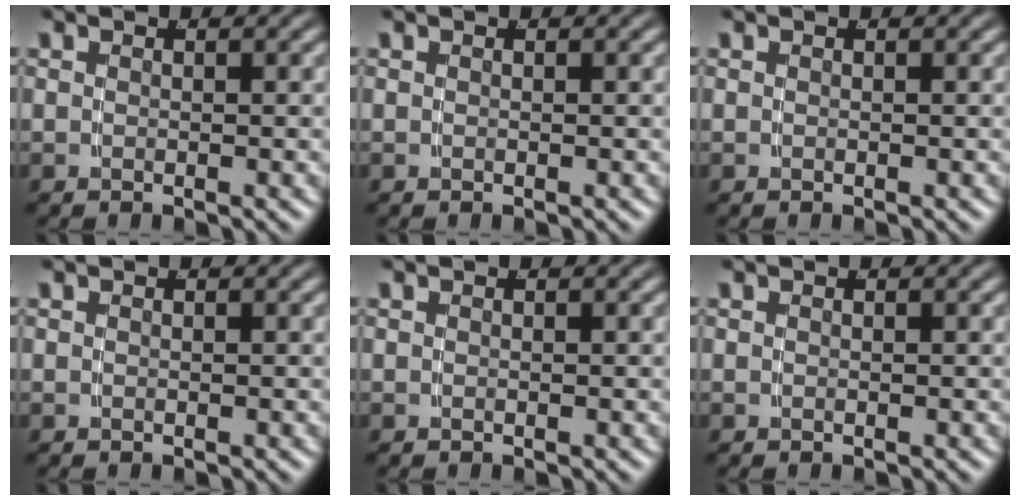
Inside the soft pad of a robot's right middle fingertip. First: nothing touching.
{"total": 0.0}
{"total": 0.0}
{"total": 0.0}
{"total": 0.0}
{"total": 0.0}